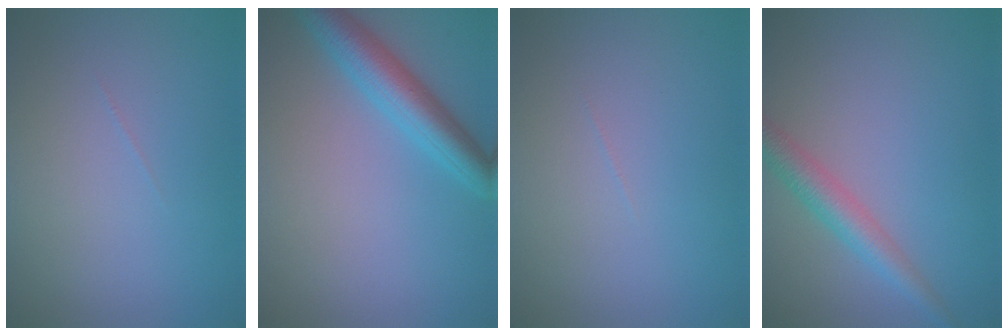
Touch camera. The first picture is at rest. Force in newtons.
{"total": 4.5, "press": 4.5, "slide": 0.1}
{"total": 0.0}
{"total": 3.2, "press": 3.2, "slide": 0.1}